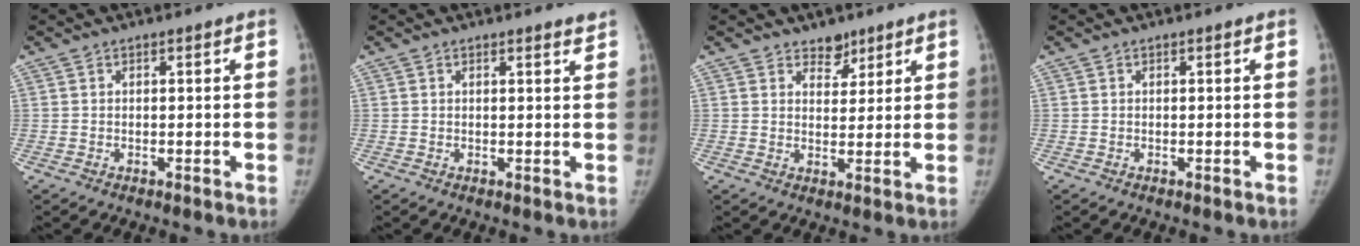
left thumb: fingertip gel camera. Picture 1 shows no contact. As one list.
[{"total": 1.5, "force": [1.4, 0.1, 0.6], "torque": [-0.004, -0.009, 0.016]}, {"total": 3.8, "force": [2.9, 2.2, 1.1], "torque": [0.007, -0.021, 0.047]}, {"total": 0.0}]